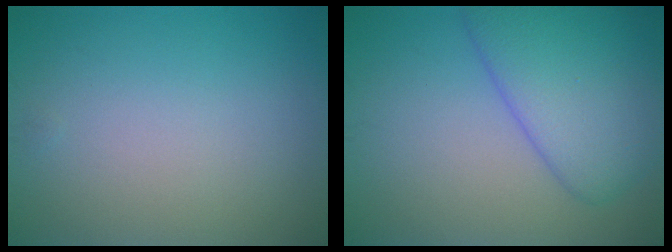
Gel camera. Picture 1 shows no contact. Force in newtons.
{"total": 6.5, "press": 6.5, "slide": 0.5}